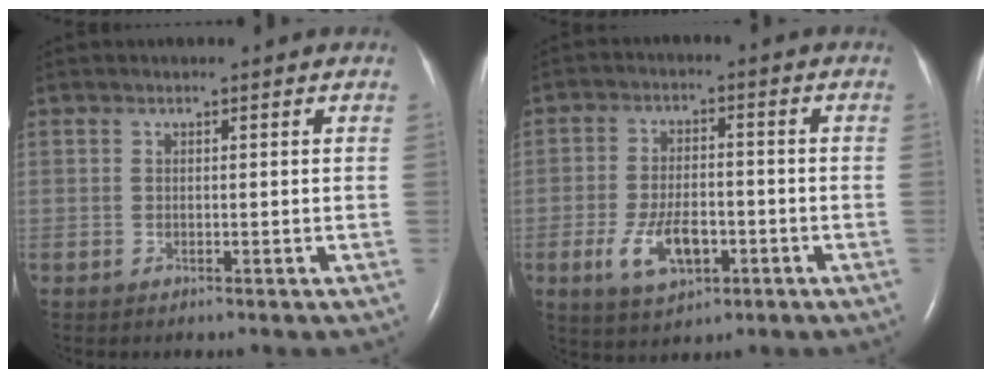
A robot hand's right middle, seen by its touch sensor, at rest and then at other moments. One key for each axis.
{"total": 7.6, "fx": -2.8, "fy": 3.6, "fz": 6.1, "tx": -0.120, "ty": -0.003, "tz": -0.044}